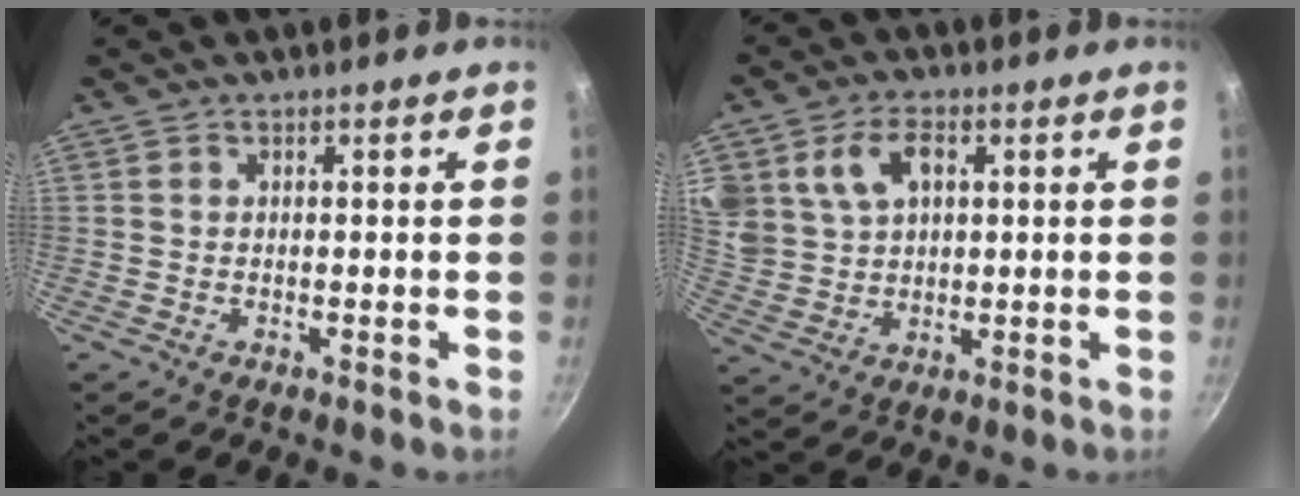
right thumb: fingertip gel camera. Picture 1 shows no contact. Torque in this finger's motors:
{"motor_torque": [-0.60, 0.94, 0.84, 0.72, 0.13]}